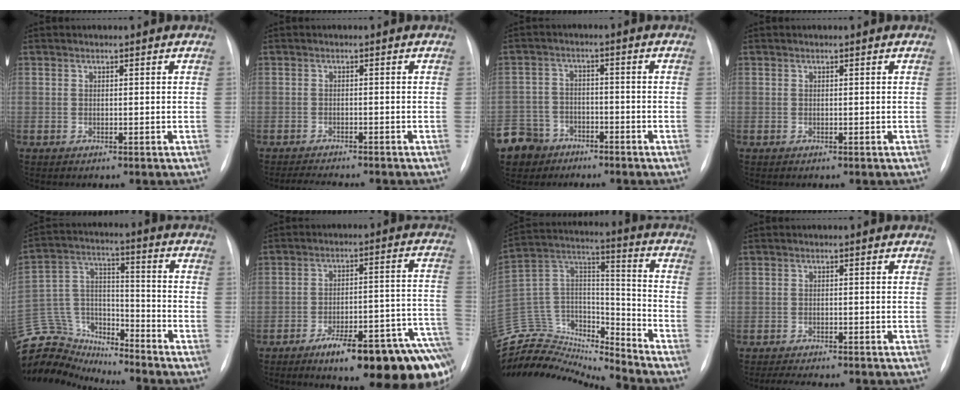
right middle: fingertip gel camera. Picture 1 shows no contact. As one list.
[{"total": 5.3, "force": [-4.9, 0.4, 2.1], "torque": [-0.030, -0.010, -0.072]}, {"total": 10.2, "force": [-6.9, 7.2, 1.8], "torque": [-0.064, 0.002, -0.119]}, {"total": 0.0}, {"total": 18.2, "force": [-17.4, 5.0, 2.6], "torque": [-0.070, 0.060, -0.292]}, {"total": 20.9, "force": [-13.9, 3.5, 15.2], "torque": [-0.103, 0.034, -0.190]}, {"total": 20.7, "force": [-20.3, 2.4, 3.2], "torque": [-0.055, 0.062, -0.346]}, {"total": 7.0, "force": [-6.2, 1.2, 3.1], "torque": [-0.043, -0.007, -0.087]}]